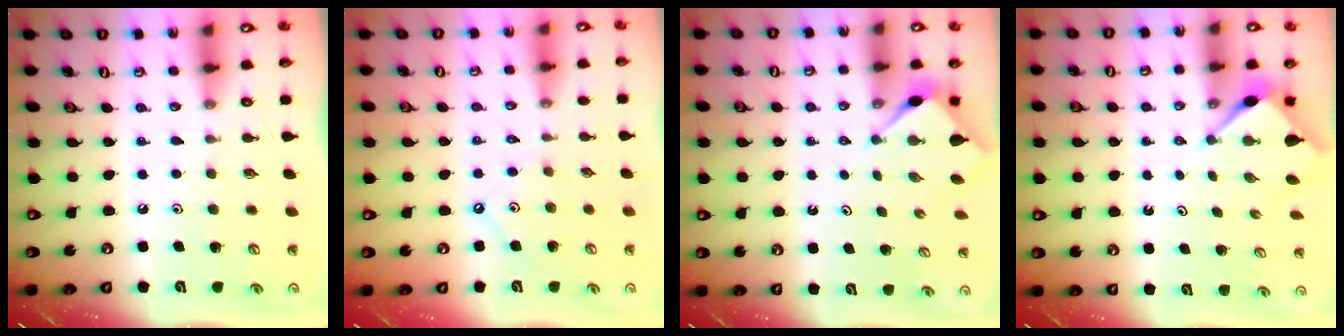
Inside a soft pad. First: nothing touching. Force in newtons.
{"total": 1.6, "press": 1.6, "slide": 0.1}
{"total": 3.7, "press": 3.7, "slide": 0.0}
{"total": 2.9, "press": 2.9, "slide": 0.3}